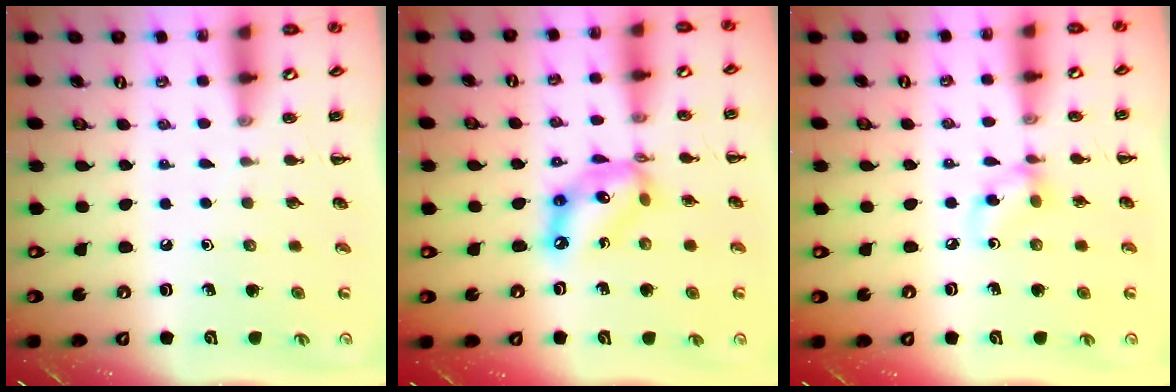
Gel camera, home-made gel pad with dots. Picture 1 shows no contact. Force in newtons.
{"total": 12.9, "press": 12.5, "slide": 3.2}
{"total": 6.6, "press": 6.6, "slide": 0.6}